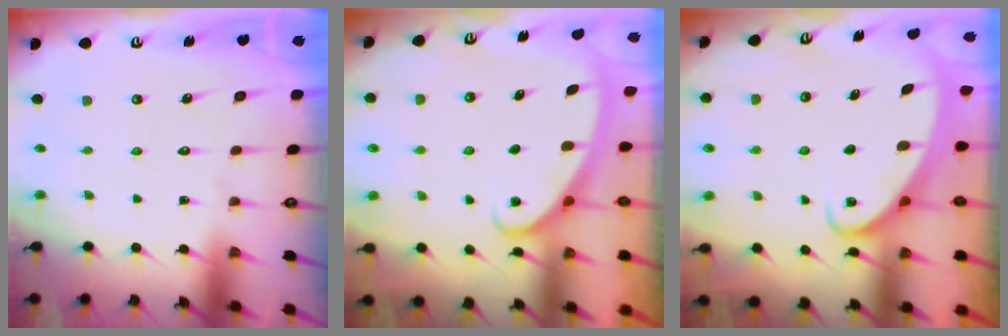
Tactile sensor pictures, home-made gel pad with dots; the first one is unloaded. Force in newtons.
{"total": 2.9, "press": 2.8, "slide": 0.4}
{"total": 2.4, "press": 2.4, "slide": 0.4}